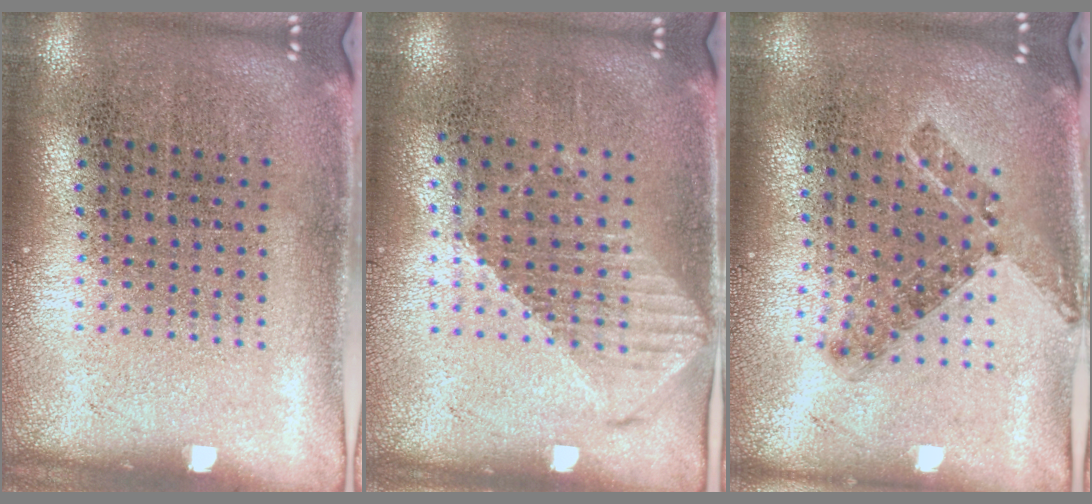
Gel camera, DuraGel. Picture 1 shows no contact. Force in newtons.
{"total": 1.2, "press": 1.1, "slide": 0.5}
{"total": 0.7, "press": 0.7, "slide": 0.3}